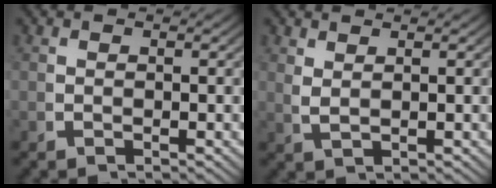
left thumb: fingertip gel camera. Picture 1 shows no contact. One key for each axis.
{"total": 1.7, "fx": 1.4, "fy": 0.3, "fz": 0.8, "tx": -0.022, "ty": -0.003, "tz": 0.037}